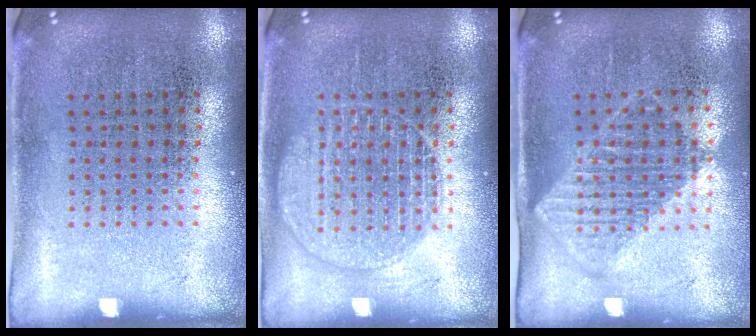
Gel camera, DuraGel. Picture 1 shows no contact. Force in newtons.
{"total": 2.6, "press": 2.6, "slide": 0.4}
{"total": 1.2, "press": 1.1, "slide": 0.5}